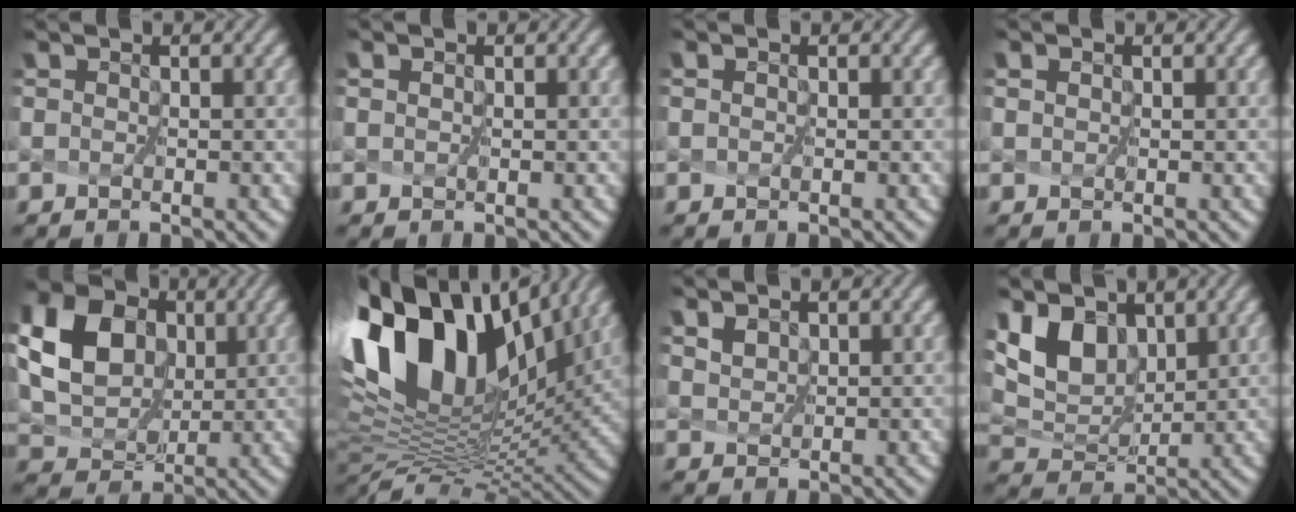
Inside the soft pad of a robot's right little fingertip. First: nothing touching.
{"total": 0.0}
{"total": 0.0}
{"total": 0.6, "force": [0.3, 0.4, 0.3], "torque": [-0.006, 0.002, 0.000]}
{"total": 10.3, "force": [3.0, 8.1, 5.6], "torque": [-0.131, 0.022, 0.067]}
{"total": 15.2, "force": [6.1, 7.9, 11.4], "torque": [-0.226, 0.031, 0.103]}
{"total": 3.3, "force": [2.6, 1.6, 1.2], "torque": [-0.051, 0.006, 0.052]}
{"total": 5.6, "force": [3.4, 3.2, 3.1], "torque": [-0.076, 0.002, 0.059]}